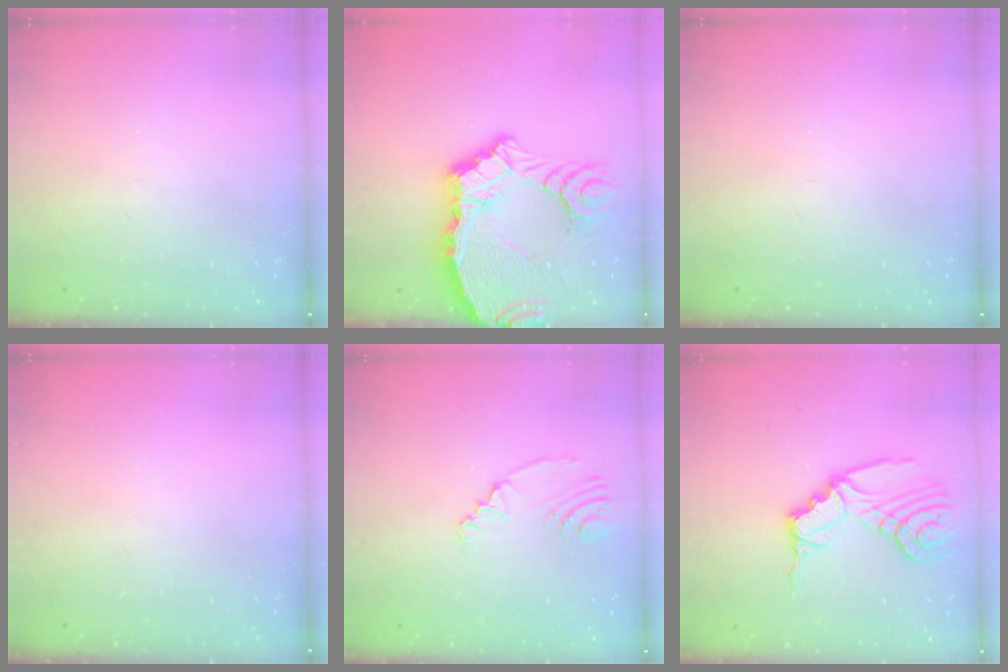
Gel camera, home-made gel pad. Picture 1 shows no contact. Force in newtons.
{"total": 18.0, "press": 17.8, "slide": 2.2}
{"total": 0.0}
{"total": 0.0}
{"total": 3.5, "press": 2.7, "slide": 2.1}
{"total": 10.4, "press": 10.3, "slide": 0.9}